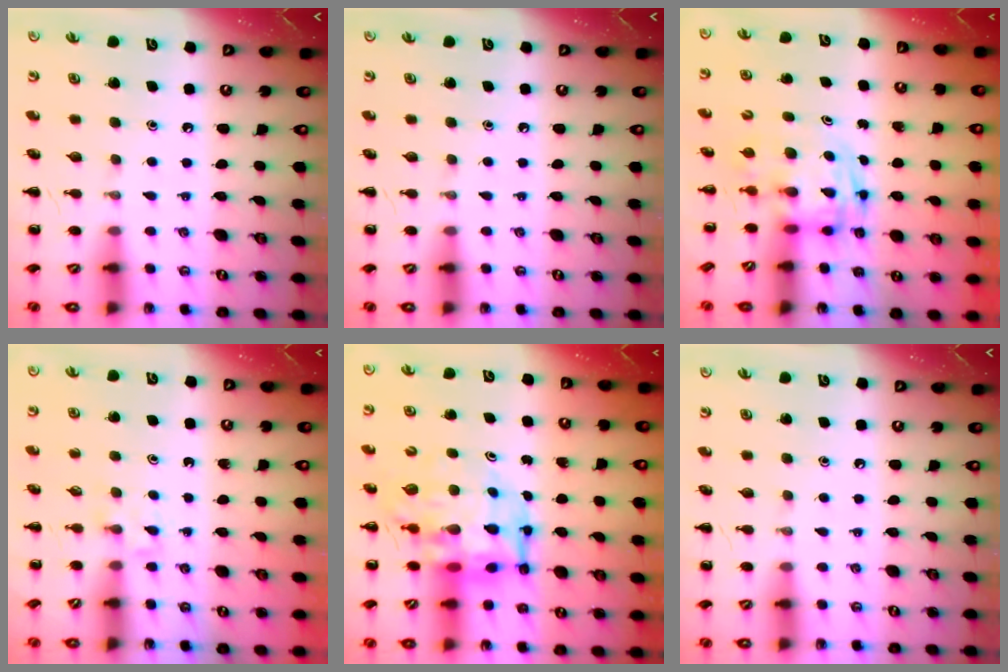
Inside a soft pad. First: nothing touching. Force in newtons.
{"total": 0.0}
{"total": 2.8, "press": 2.8, "slide": 0.5}
{"total": 2.9, "press": 2.7, "slide": 1.1}
{"total": 10.4, "press": 9.9, "slide": 3.1}
{"total": 0.0}